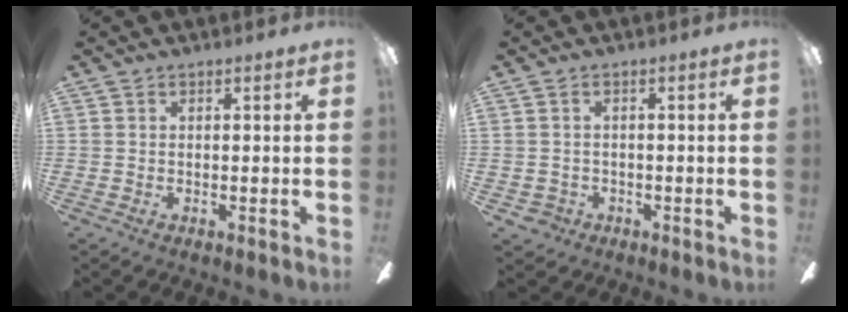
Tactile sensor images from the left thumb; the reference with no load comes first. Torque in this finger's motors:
{"motor_torque": [-0.19, 0.14, -0.25, 0.17, -0.01]}